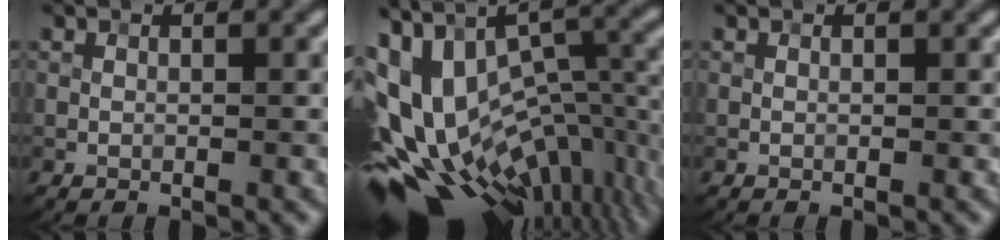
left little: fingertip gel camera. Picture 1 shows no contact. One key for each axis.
{"total": 15.9, "fx": -2.9, "fy": 9.0, "fz": 12.7, "tx": -0.191, "ty": 0.015, "tz": -0.018}
{"total": 0.0}